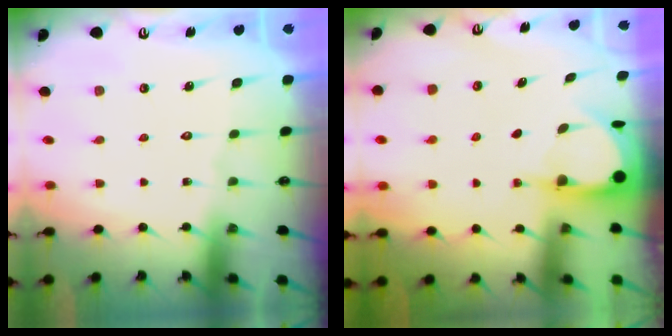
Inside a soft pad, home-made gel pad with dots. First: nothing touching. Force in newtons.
{"total": 3.9, "press": 3.9, "slide": 0.3}